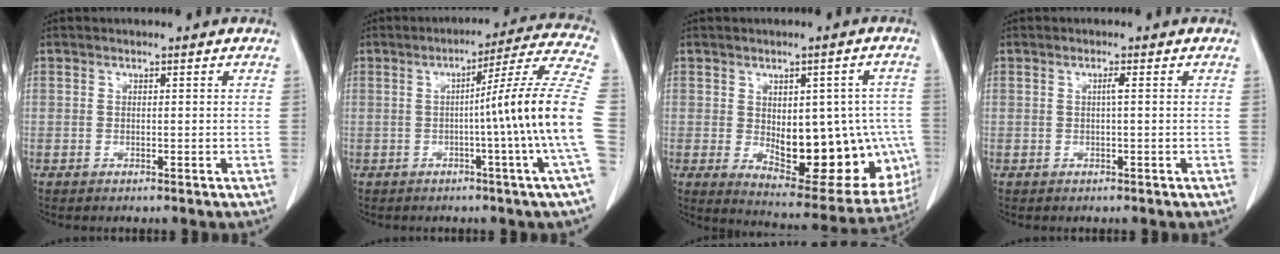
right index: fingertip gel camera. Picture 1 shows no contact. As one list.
[{"total": 15.3, "force": [-2.1, -3.2, 14.8], "torque": [-0.193, 0.001, -0.039]}, {"total": 18.2, "force": [-2.7, 8.7, 15.8], "torque": [-0.164, 0.011, -0.004]}, {"total": 0.9, "force": [0.1, -0.1, 0.8], "torque": [-0.015, 0.002, 0.001]}]